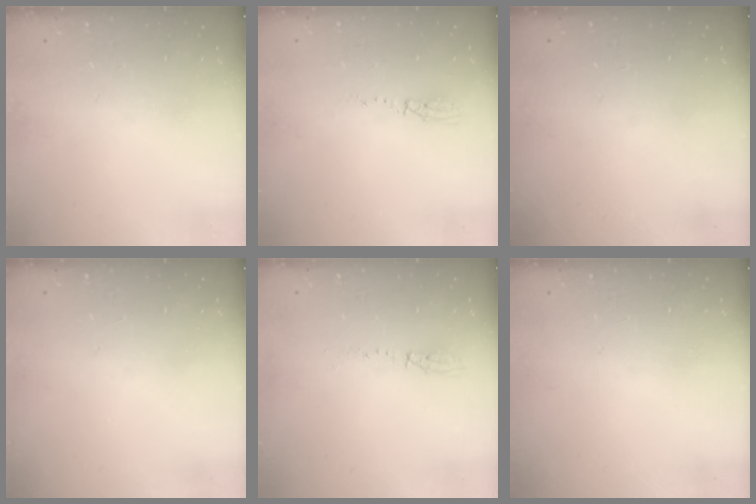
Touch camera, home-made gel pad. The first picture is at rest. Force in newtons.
{"total": 3.5, "press": 2.8, "slide": 2.2}
{"total": 0.0}
{"total": 0.0}
{"total": 3.9, "press": 3.8, "slide": 0.9}
{"total": 0.0}